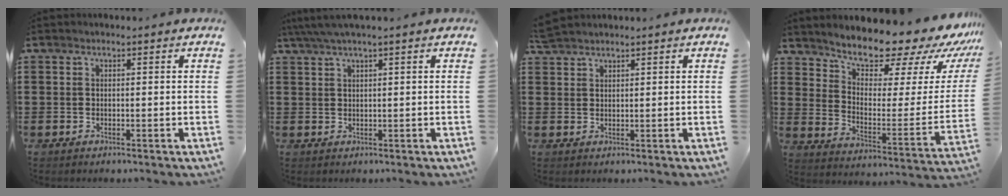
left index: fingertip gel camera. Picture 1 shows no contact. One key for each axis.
{"total": 2.2, "fx": 1.3, "fy": 0.0, "fz": 1.9, "tx": -0.036, "ty": 0.000, "tz": 0.022}
{"total": 2.1, "fx": 2.0, "fy": 0.3, "fz": 0.5, "tx": -0.015, "ty": 0.002, "tz": 0.041}
{"total": 10.4, "fx": 9.8, "fy": 2.1, "fz": 2.8, "tx": -0.071, "ty": -0.091, "tz": 0.165}